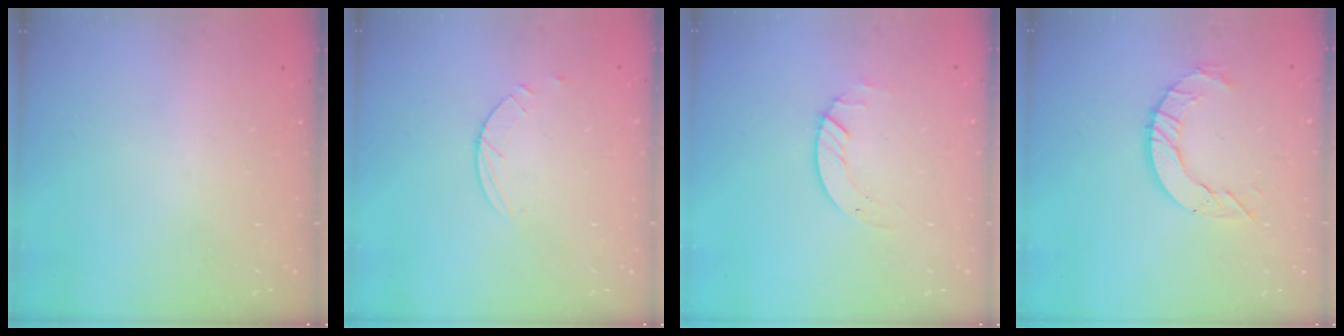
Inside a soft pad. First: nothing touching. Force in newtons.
{"total": 2.5, "press": 2.4, "slide": 0.3}
{"total": 2.7, "press": 2.7, "slide": 0.3}
{"total": 9.0, "press": 8.9, "slide": 0.8}